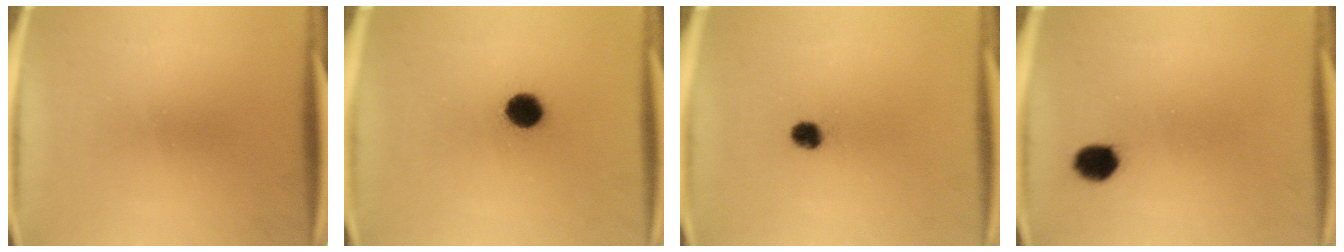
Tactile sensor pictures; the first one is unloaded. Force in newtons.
{"total": 5.9}
{"total": 3.2}
{"total": 4.6}